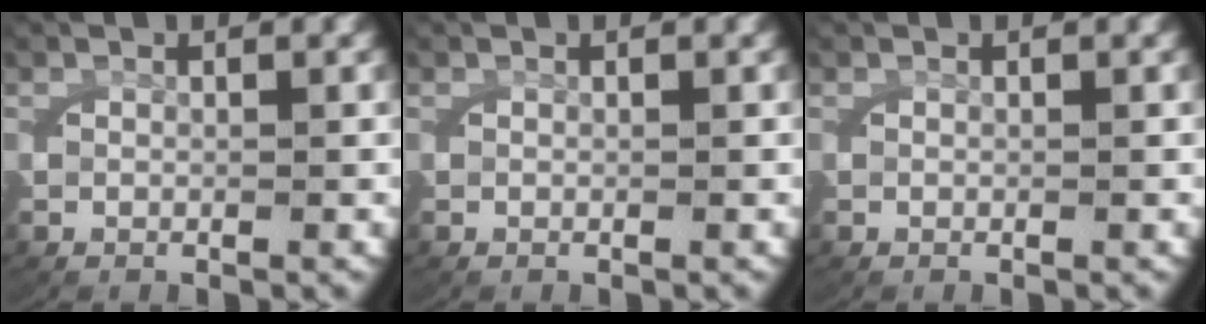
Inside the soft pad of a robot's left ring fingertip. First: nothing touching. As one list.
[{"total": 0.0}, {"total": 0.0}]